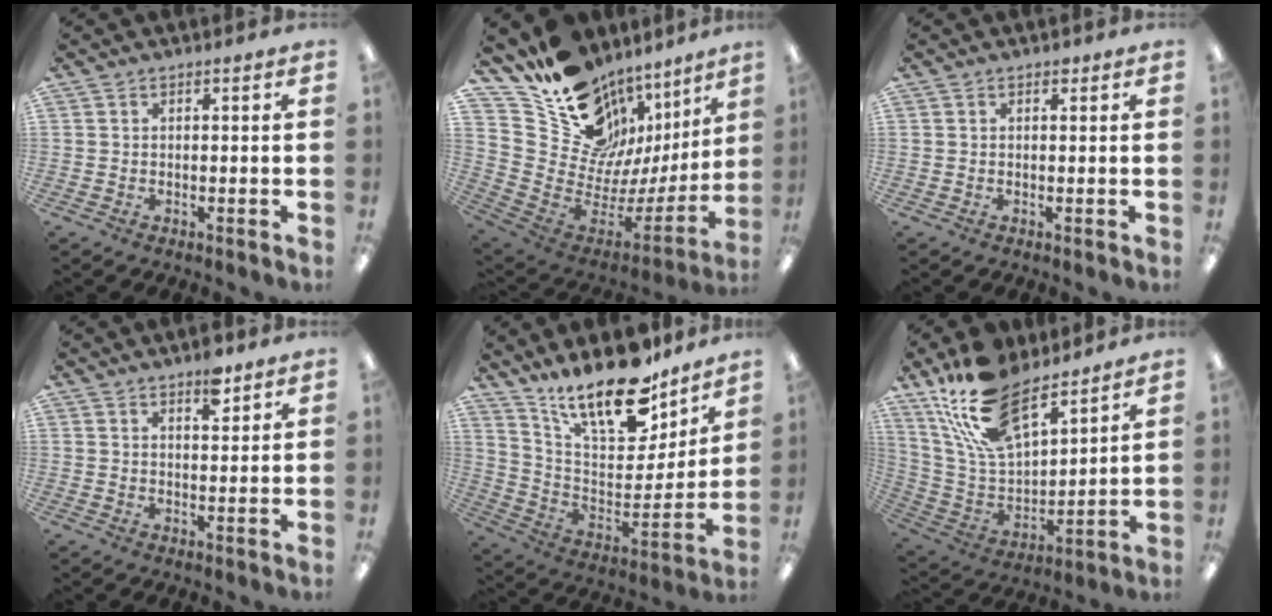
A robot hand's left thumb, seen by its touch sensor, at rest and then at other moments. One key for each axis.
{"total": 15.7, "fx": 10.7, "fy": 10.2, "fz": 5.4, "tx": -0.083, "ty": -0.110, "tz": 0.213}
{"total": 0.7, "fx": 0.5, "fy": 0.4, "fz": 0.2, "tx": -0.005, "ty": 0.002, "tz": 0.009}
{"total": 5.4, "fx": 3.7, "fy": 2.1, "fz": 3.2, "tx": -0.030, "ty": -0.023, "tz": 0.058}
{"total": 21.6, "fx": 16.8, "fy": 7.8, "fz": 11.0, "tx": -0.179, "ty": -0.117, "tz": 0.295}
{"total": 21.7, "fx": 15.7, "fy": 9.6, "fz": 11.4, "tx": -0.236, "ty": -0.083, "tz": 0.288}